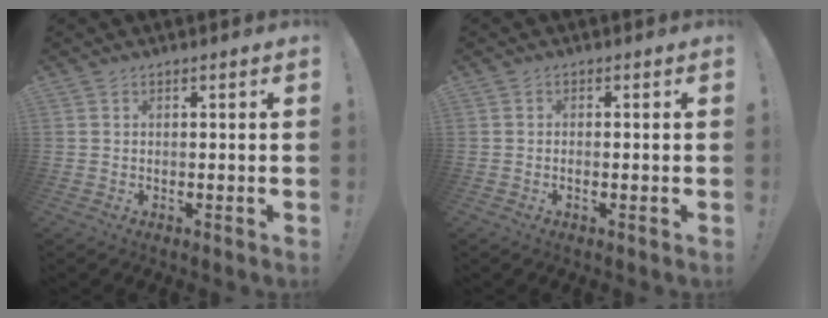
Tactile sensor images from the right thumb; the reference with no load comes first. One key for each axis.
{"total": 1.0, "fx": -0.7, "fy": 0.2, "fz": 0.6, "tx": -0.021, "ty": 0.004, "tz": -0.010}